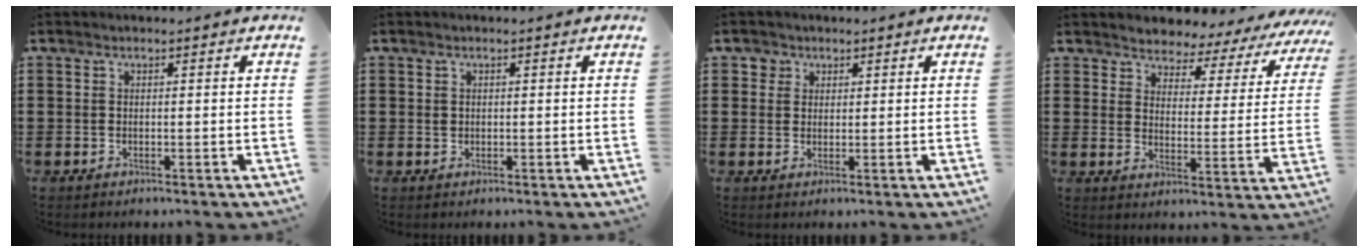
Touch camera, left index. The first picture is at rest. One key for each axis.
{"total": 0.6, "fx": 0.2, "fy": 0.6, "fz": 0.3, "tx": -0.007, "ty": 0.003, "tz": 0.004}
{"total": 2.0, "fx": 1.1, "fy": 1.7, "fz": -0.1, "tx": 0.002, "ty": 0.005, "tz": 0.017}
{"total": 3.8, "fx": 3.6, "fy": 1.2, "fz": 0.0, "tx": -0.027, "ty": -0.027, "tz": 0.057}